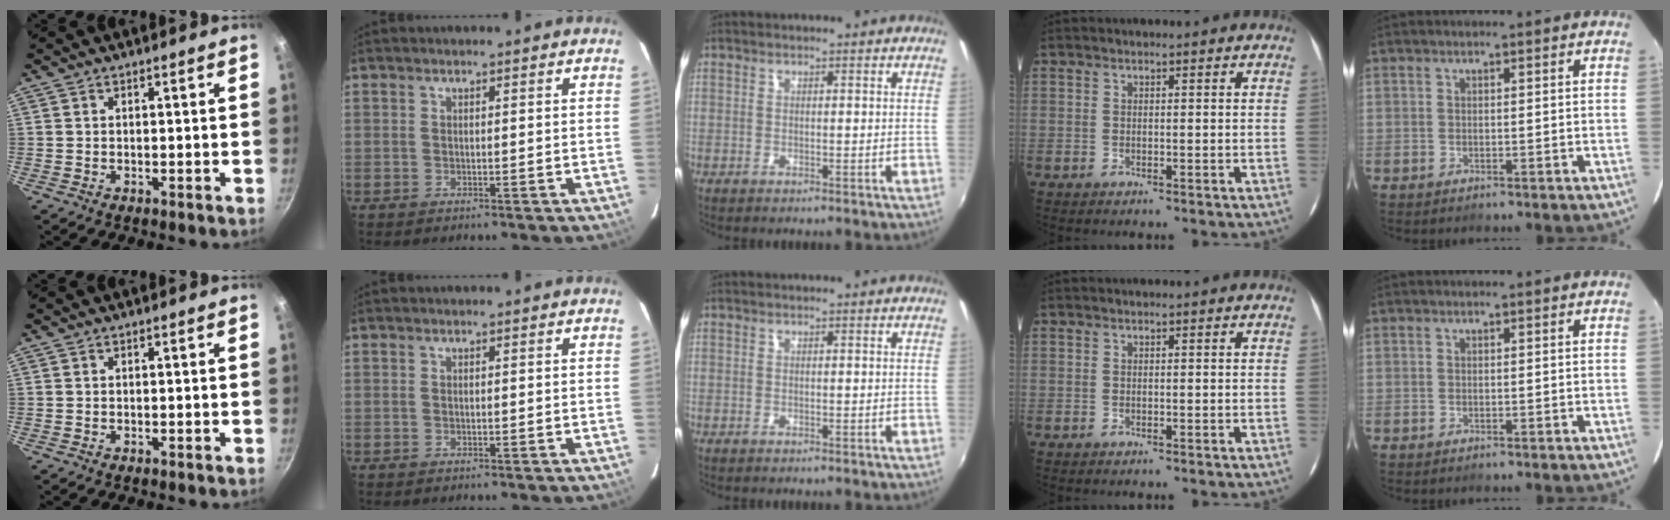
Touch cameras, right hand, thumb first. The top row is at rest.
{}